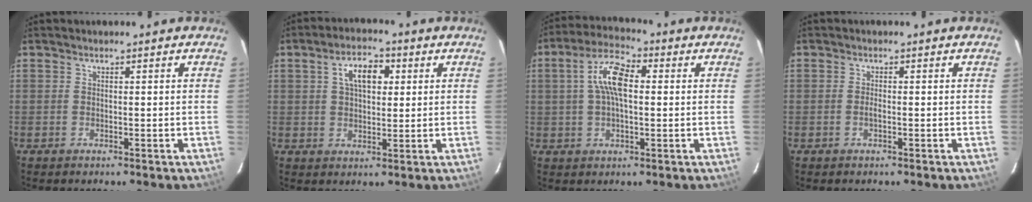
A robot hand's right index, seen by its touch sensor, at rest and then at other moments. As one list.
[{"total": 6.7, "force": [2.1, 3.8, 5.1], "torque": [-0.087, 0.020, 0.037]}, {"total": 8.9, "force": [1.3, 3.8, 7.9], "torque": [-0.155, 0.022, 0.022]}, {"total": 0.9, "force": [-0.4, 0.1, 0.8], "torque": [-0.017, 0.001, -0.008]}]